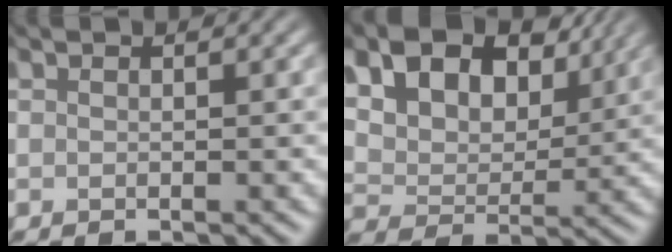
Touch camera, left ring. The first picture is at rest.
{"total": 16.8, "force": [9.1, 10.8, 9.1], "torque": [-0.186, 0.045, 0.171]}